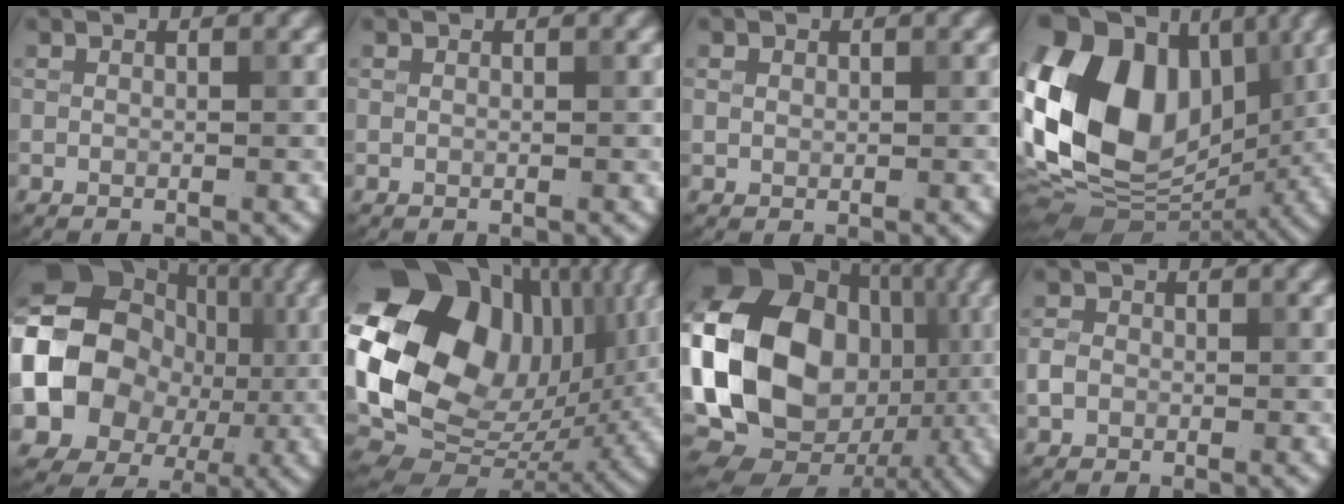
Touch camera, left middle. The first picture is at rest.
{"total": 0.0}
{"total": 0.7, "force": [0.3, 0.7, 0.2], "torque": [0.000, -0.002, 0.005]}
{"total": 16.9, "force": [1.7, 12.3, 11.4], "torque": [-0.230, 0.031, 0.011]}
{"total": 13.5, "force": [-1.2, 11.1, 7.5], "torque": [-0.148, -0.009, -0.034]}
{"total": 21.0, "force": [5.5, 14.9, 13.7], "torque": [-0.285, 0.001, 0.114]}
{"total": 18.9, "force": [-1.5, 14.6, 12.0], "torque": [-0.251, 0.016, -0.039]}
{"total": 1.7, "force": [-0.4, 1.5, 0.7], "torque": [-0.011, 0.001, -0.015]}